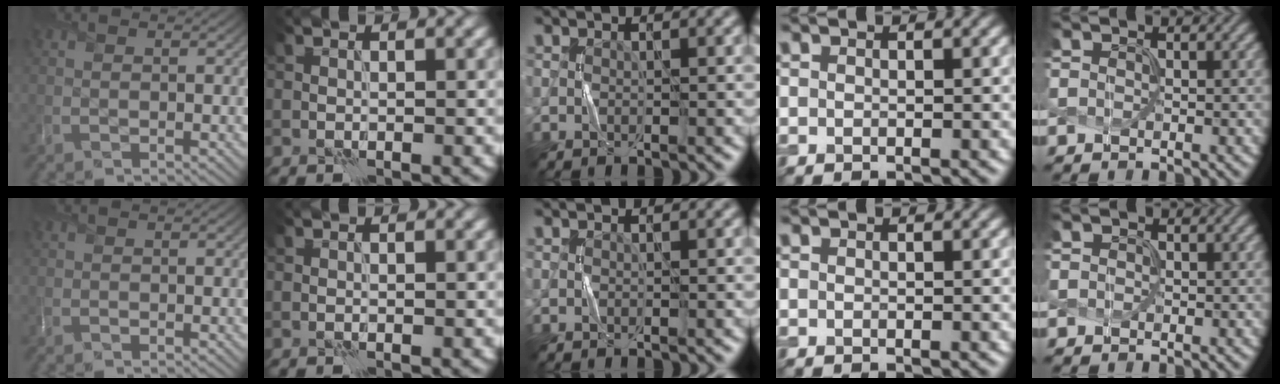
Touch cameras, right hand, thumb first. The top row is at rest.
{"little": {"total": 0.5, "force": [-0.1, 0.0, -0.5], "torque": [0.008, -0.001, 0.005]}}